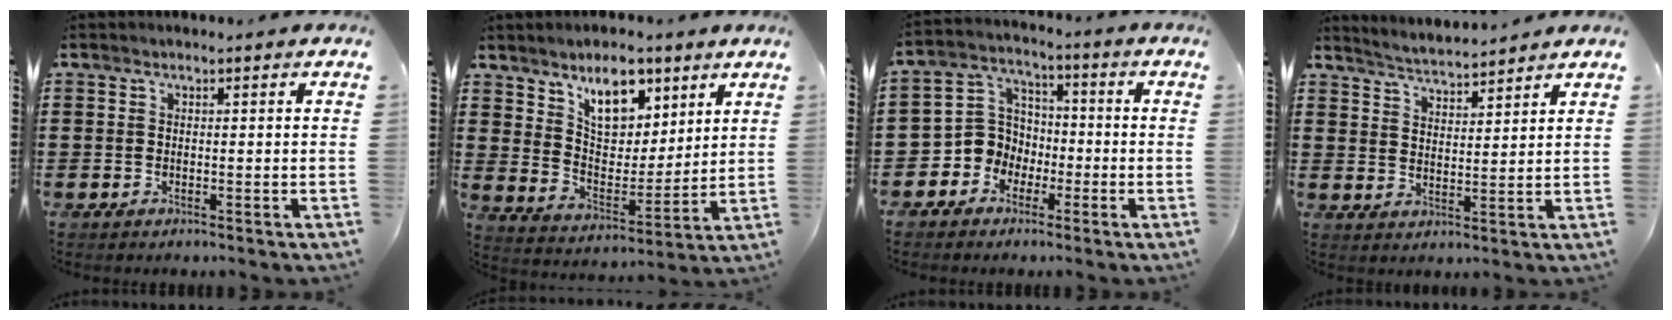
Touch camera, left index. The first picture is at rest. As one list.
[{"total": 9.6, "force": [6.7, 4.9, 4.8], "torque": [-0.083, -0.022, 0.118]}, {"total": 6.5, "force": [-2.4, 5.9, 1.3], "torque": [-0.064, 0.004, -0.052]}, {"total": 3.6, "force": [3.6, -0.5, 0.2], "torque": [-0.019, -0.020, 0.062]}]